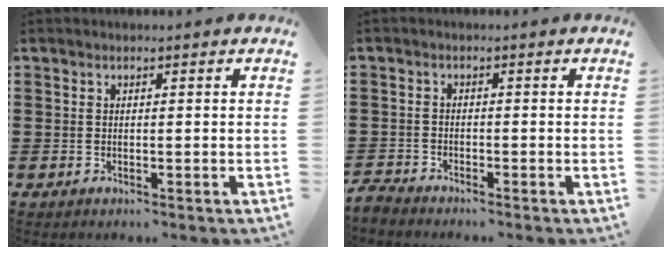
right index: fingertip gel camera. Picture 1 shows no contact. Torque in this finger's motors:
{"motor_torque": [-1.07, 1.07, -1.06, -0.21]}